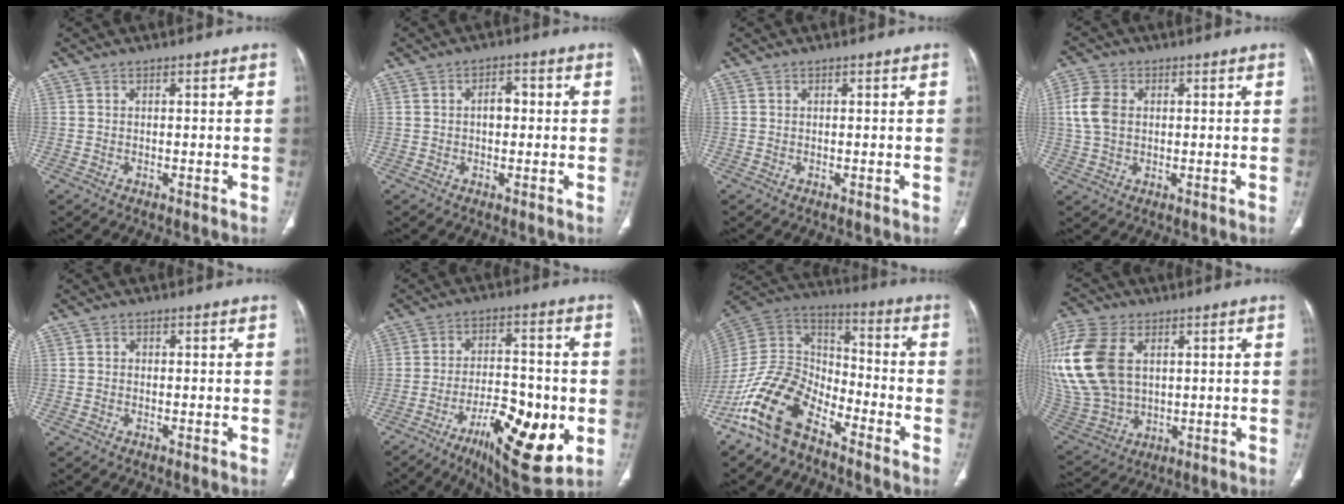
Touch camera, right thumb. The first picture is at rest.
{"total": 3.1, "force": [0.1, 2.0, 2.4], "torque": [-0.034, 0.013, -0.002]}
{"total": 0.0}
{"total": 6.9, "force": [1.0, 5.0, 4.6], "torque": [-0.100, 0.007, 0.018]}
{"total": 0.7, "force": [-0.1, 0.7, 0.3], "torque": [0.000, 0.003, -0.004]}
{"total": 18.0, "force": [-6.2, 6.5, 15.6], "torque": [-0.225, 0.012, -0.088]}
{"total": 15.8, "force": [-10.4, 8.2, 8.7], "torque": [-0.153, 0.080, -0.209]}
{"total": 24.1, "force": [5.5, 16.2, 17.0], "torque": [-0.414, 0.004, 0.118]}